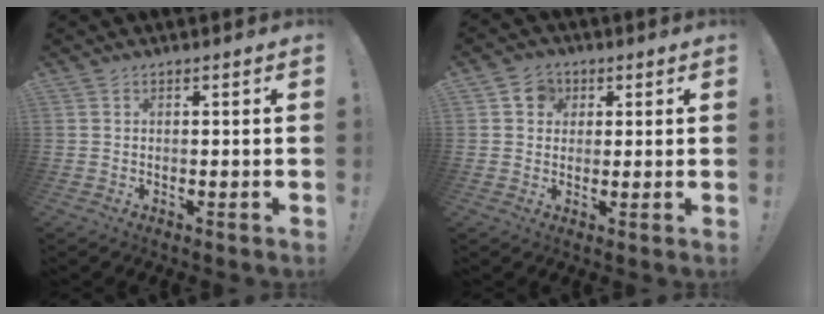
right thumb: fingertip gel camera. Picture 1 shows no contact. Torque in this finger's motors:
{"motor_torque": [0.00, 0.00, 0.03, -0.01, 0.00]}